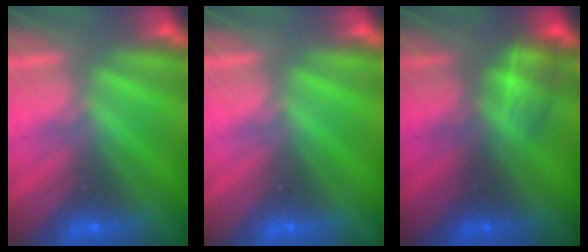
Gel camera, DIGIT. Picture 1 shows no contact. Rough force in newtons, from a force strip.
{"total": 0.0}
{"total": 2.3}